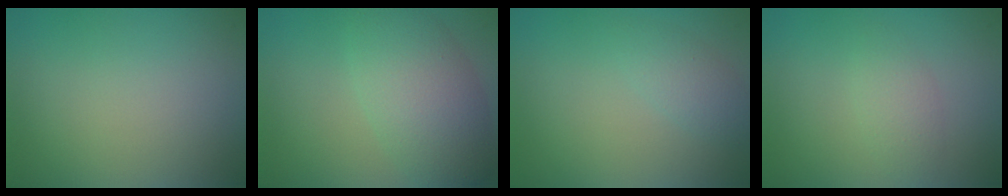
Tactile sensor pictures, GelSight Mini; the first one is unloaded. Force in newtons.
{"total": 5.6, "press": 5.6, "slide": 0.2}
{"total": 1.6, "press": 1.6, "slide": 0.0}
{"total": 2.3, "press": 2.3, "slide": 0.0}